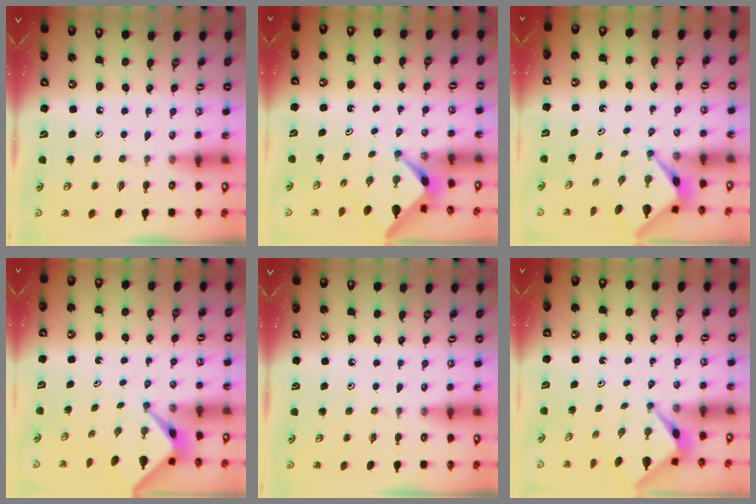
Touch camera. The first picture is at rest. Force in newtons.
{"total": 2.6, "press": 2.6, "slide": 0.3}
{"total": 2.5, "press": 2.5, "slide": 0.2}
{"total": 2.4, "press": 2.3, "slide": 0.3}
{"total": 0.0}
{"total": 2.6, "press": 2.6, "slide": 0.0}